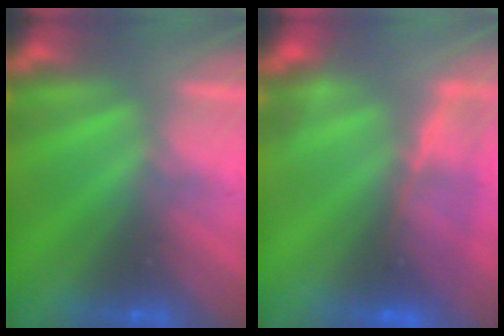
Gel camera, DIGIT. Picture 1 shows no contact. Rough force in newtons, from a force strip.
{"total": 10.2}